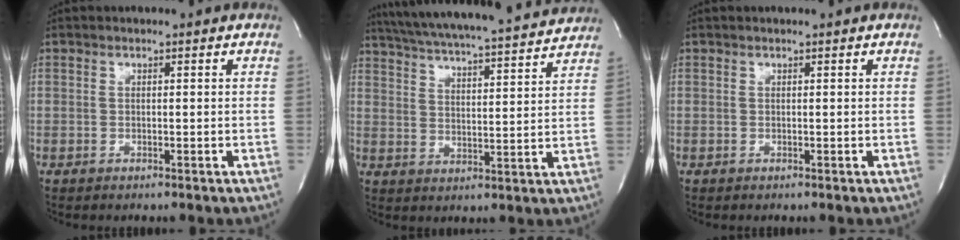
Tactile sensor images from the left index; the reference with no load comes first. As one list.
[{"total": 22.1, "force": [20.0, 2.1, 9.0], "torque": [-0.157, 0.008, 0.276]}, {"total": 0.0}]